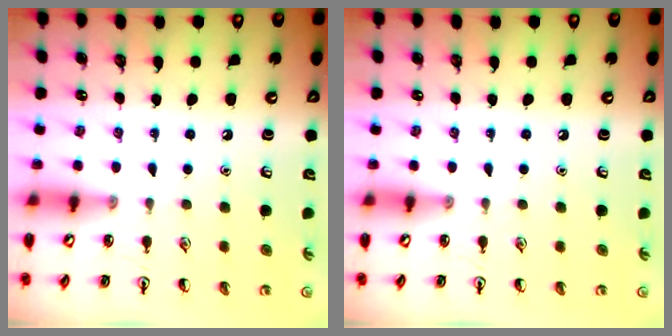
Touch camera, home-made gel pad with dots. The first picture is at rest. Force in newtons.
{"total": 0.0}